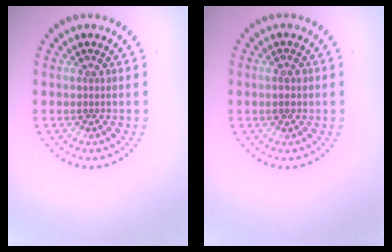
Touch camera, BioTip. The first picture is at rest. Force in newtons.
{"total": 1.8, "press": 1.8, "slide": 0.3}